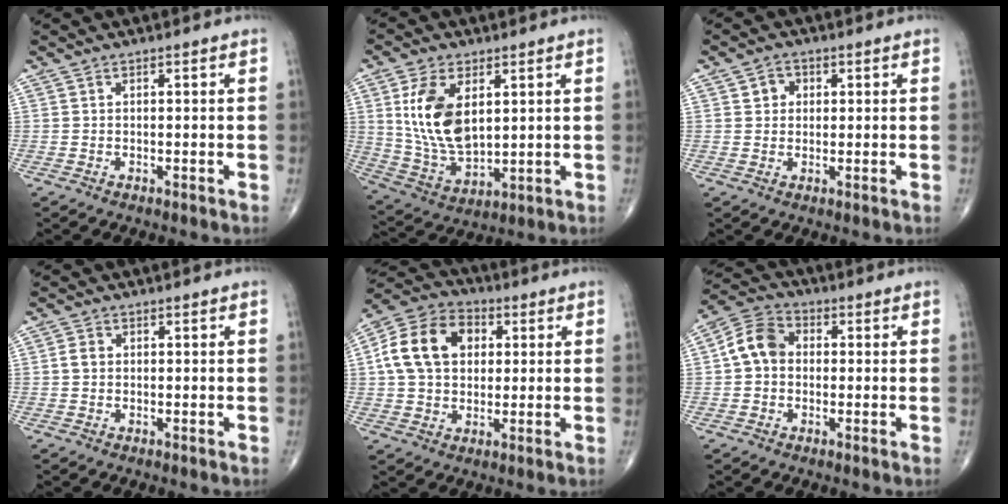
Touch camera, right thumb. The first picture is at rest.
{"total": 14.4, "force": [3.7, 8.1, 11.3], "torque": [-0.209, -0.019, 0.083]}
{"total": 3.2, "force": [0.9, 2.8, 1.3], "torque": [-0.003, 0.000, 0.011]}
{"total": 1.8, "force": [0.0, 1.5, 1.1], "torque": [-0.018, 0.003, -0.002]}
{"total": 14.7, "force": [2.7, 10.8, 9.6], "torque": [-0.158, 0.018, 0.039]}
{"total": 7.8, "force": [0.1, 6.2, 4.7], "torque": [-0.079, 0.026, -0.012]}